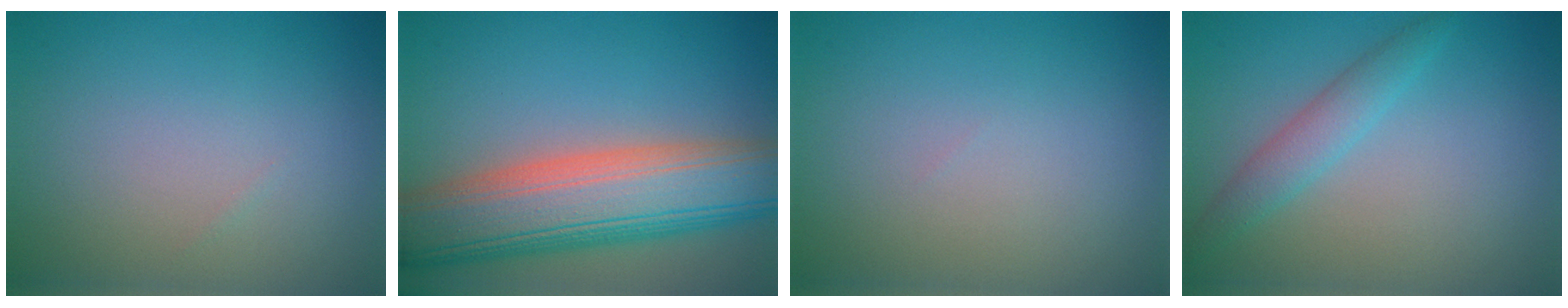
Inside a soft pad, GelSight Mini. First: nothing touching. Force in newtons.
{"total": 11.5, "press": 11.5, "slide": 0.6}
{"total": 0.0}
{"total": 2.6, "press": 2.6, "slide": 0.1}